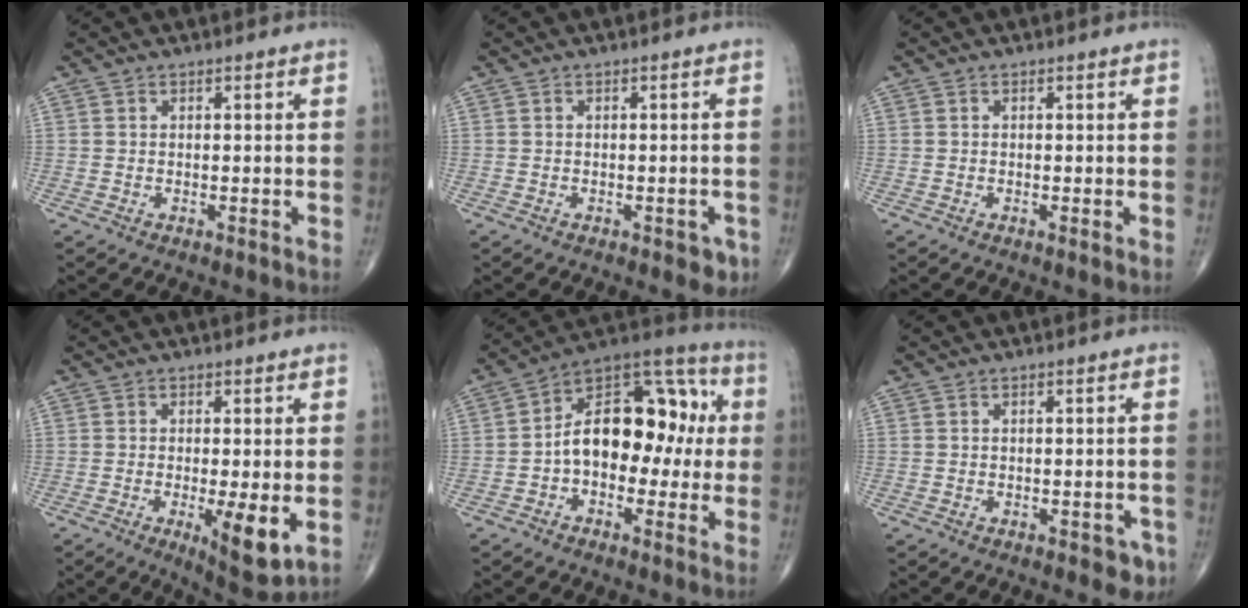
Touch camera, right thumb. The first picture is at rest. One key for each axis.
{"total": 2.8, "fx": -1.4, "fy": 1.4, "fz": 2.1, "tx": -0.012, "ty": 0.004, "tz": -0.013}
{"total": 0.6, "fx": -0.1, "fy": 0.1, "fz": 0.6, "tx": -0.014, "ty": -0.003, "tz": -0.003}
{"total": 8.2, "fx": -1.9, "fy": 2.1, "fz": 7.7, "tx": -0.115, "ty": -0.022, "tz": -0.025}
{"total": 17.6, "fx": -0.2, "fy": 11.0, "fz": 13.7, "tx": -0.169, "ty": 0.056, "tz": -0.016}
{"total": 3.6, "fx": -1.7, "fy": 1.8, "fz": 2.6, "tx": -0.014, "ty": 0.005, "tz": -0.017}